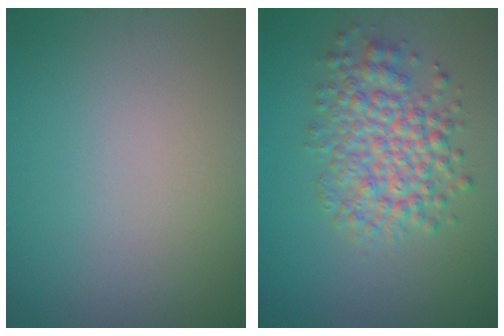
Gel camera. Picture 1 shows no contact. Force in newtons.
{"total": 5.4, "press": 5.4, "slide": 0.1}